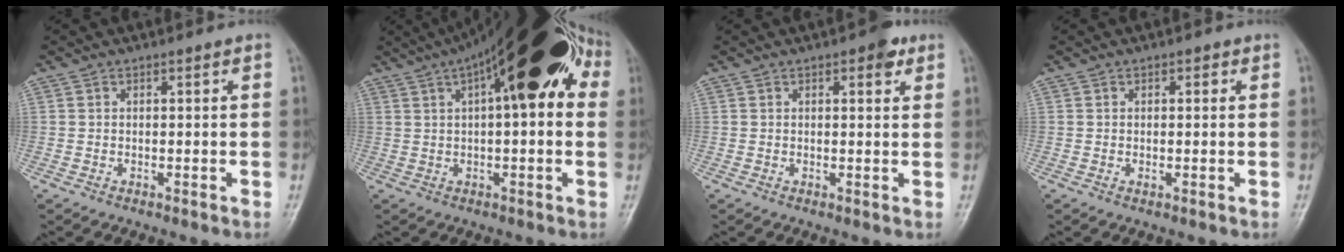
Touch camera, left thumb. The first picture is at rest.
{"total": 24.0, "force": [7.7, 9.0, 20.9], "torque": [-0.302, 0.050, 0.108]}
{"total": 3.2, "force": [1.7, 1.4, 2.3], "torque": [-0.021, -0.003, 0.017]}
{"total": 1.3, "force": [0.3, 0.9, 0.8], "torque": [-0.005, 0.001, 0.001]}